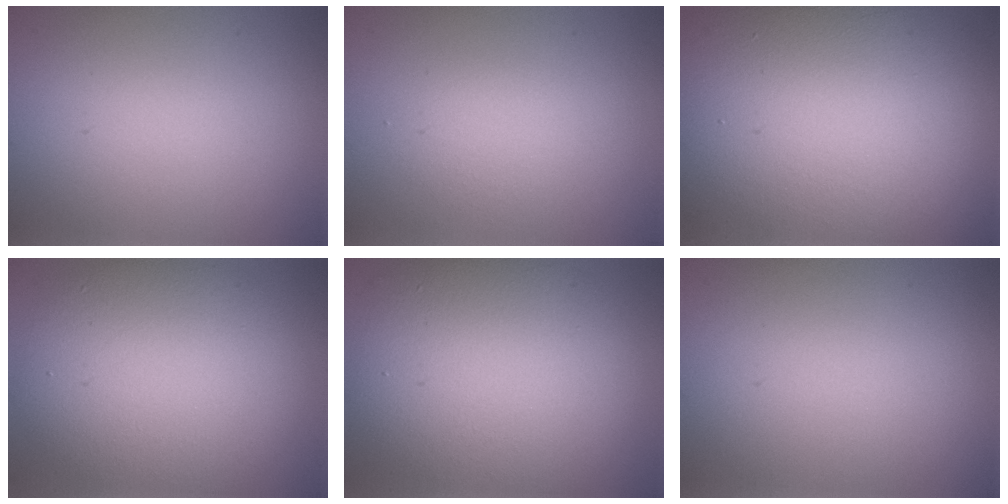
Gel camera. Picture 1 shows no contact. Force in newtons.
{"total": 1.6, "press": 1.6, "slide": 0.1}
{"total": 19.0, "press": 19.0, "slide": 0.6}
{"total": 9.1, "press": 9.1, "slide": 0.7}
{"total": 11.1, "press": 11.1, "slide": 0.6}
{"total": 0.0}